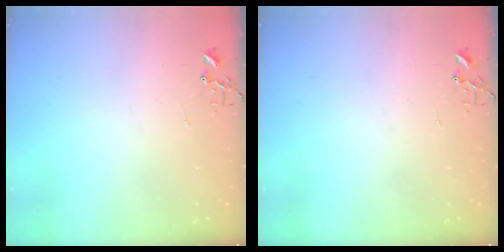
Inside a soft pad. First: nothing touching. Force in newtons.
{"total": 0.0}